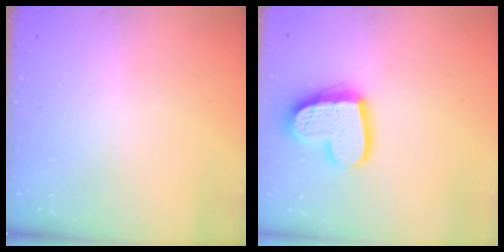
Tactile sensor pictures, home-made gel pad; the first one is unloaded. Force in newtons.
{"total": 15.9, "press": 15.9, "slide": 1.2}